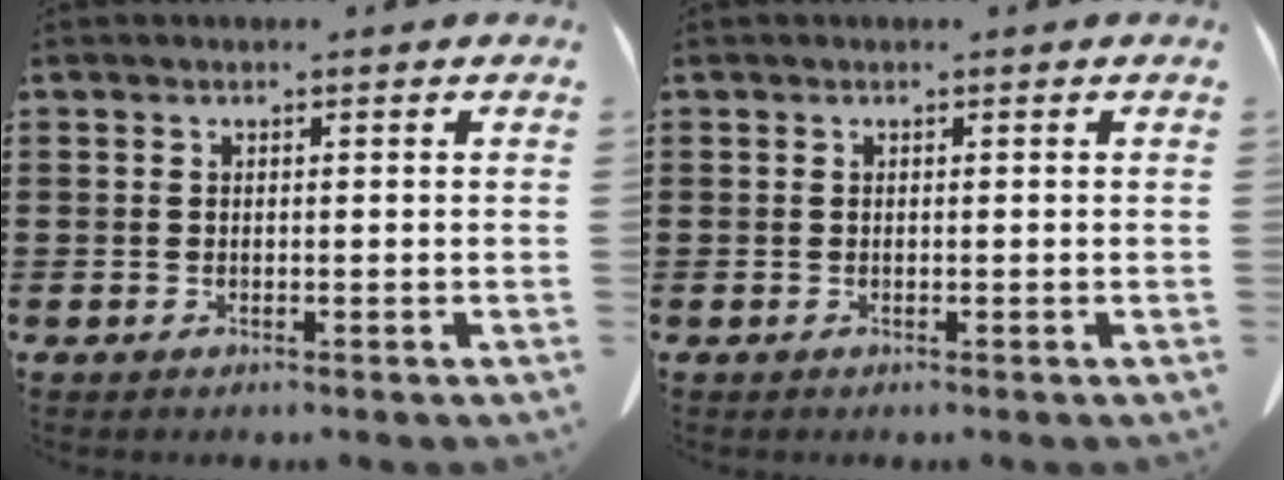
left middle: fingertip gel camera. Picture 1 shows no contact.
{"total": 0.0}